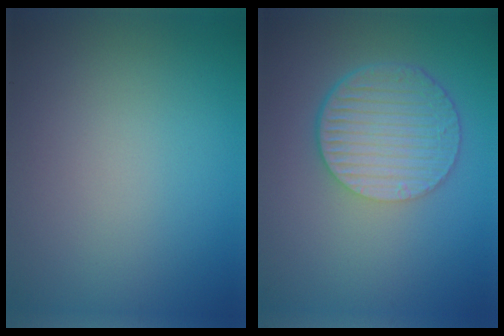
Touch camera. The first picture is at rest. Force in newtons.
{"total": 6.5, "press": 4.5, "slide": 4.8}